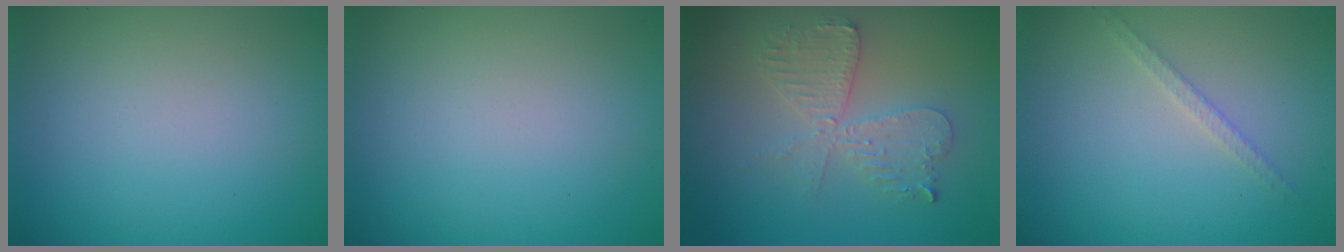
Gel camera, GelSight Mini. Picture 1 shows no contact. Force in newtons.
{"total": 0.0}
{"total": 4.2, "press": 3.6, "slide": 2.2}
{"total": 1.3, "press": 1.3, "slide": 0.2}